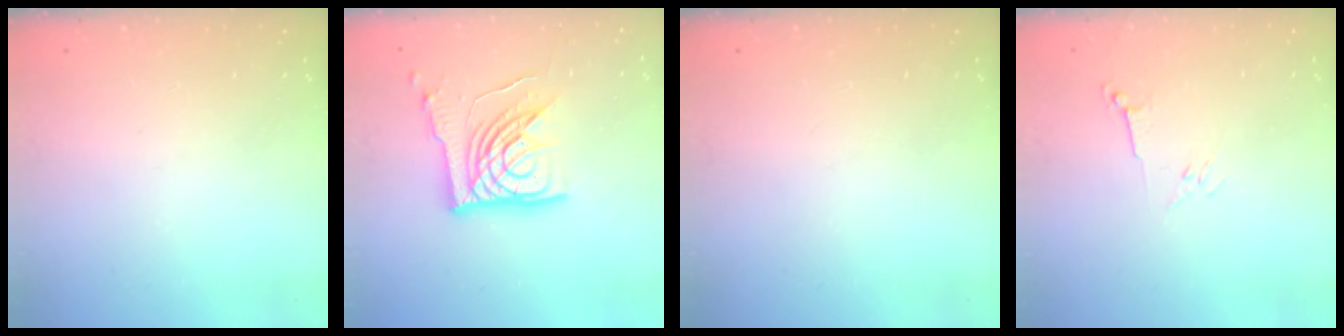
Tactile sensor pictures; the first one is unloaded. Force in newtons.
{"total": 15.7, "press": 15.6, "slide": 1.8}
{"total": 0.0}
{"total": 3.0, "press": 2.9, "slide": 0.8}